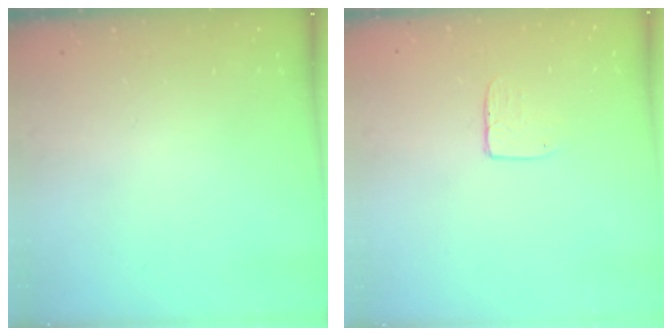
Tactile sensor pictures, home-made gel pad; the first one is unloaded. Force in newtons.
{"total": 5.4, "press": 5.4, "slide": 0.4}